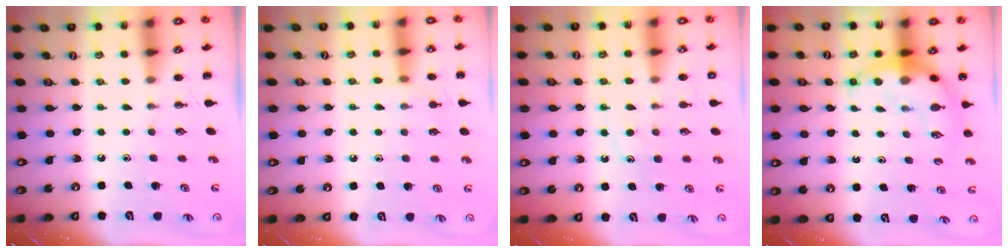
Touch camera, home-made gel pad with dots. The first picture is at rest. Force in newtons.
{"total": 5.5, "press": 5.3, "slide": 1.5}
{"total": 10.0, "press": 9.9, "slide": 0.7}
{"total": 9.6, "press": 9.3, "slide": 2.4}